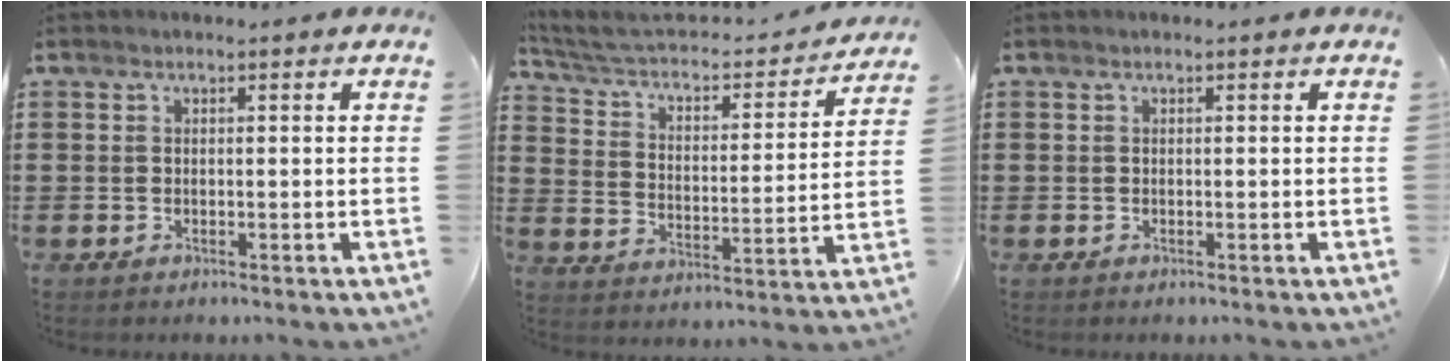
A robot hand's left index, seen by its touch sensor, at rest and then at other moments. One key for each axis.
{"total": 4.3, "fx": 3.6, "fy": 1.4, "fz": 1.9, "tx": -0.057, "ty": -0.031, "tz": 0.053}
{"total": 0.0}